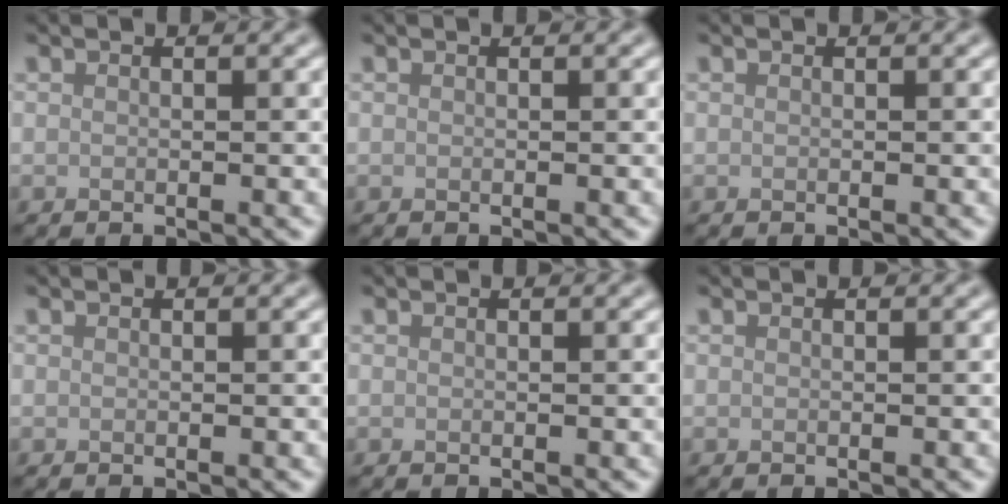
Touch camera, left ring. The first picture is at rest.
{"total": 0.0}
{"total": 0.0}
{"total": 0.0}
{"total": 0.0}
{"total": 0.0}